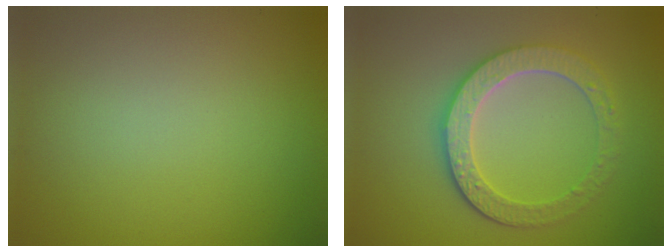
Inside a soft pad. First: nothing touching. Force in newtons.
{"total": 4.5, "press": 4.0, "slide": 2.1}